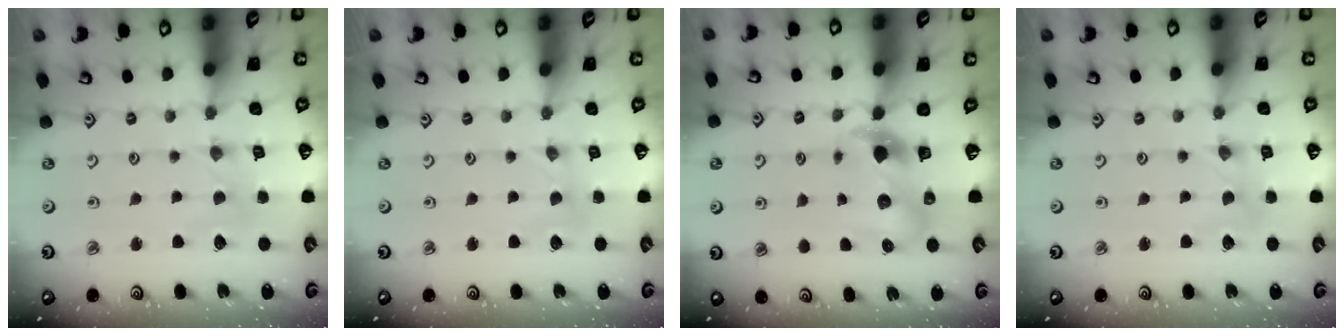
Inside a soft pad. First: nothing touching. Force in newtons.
{"total": 0.0}
{"total": 5.9, "press": 5.8, "slide": 0.7}
{"total": 0.0}